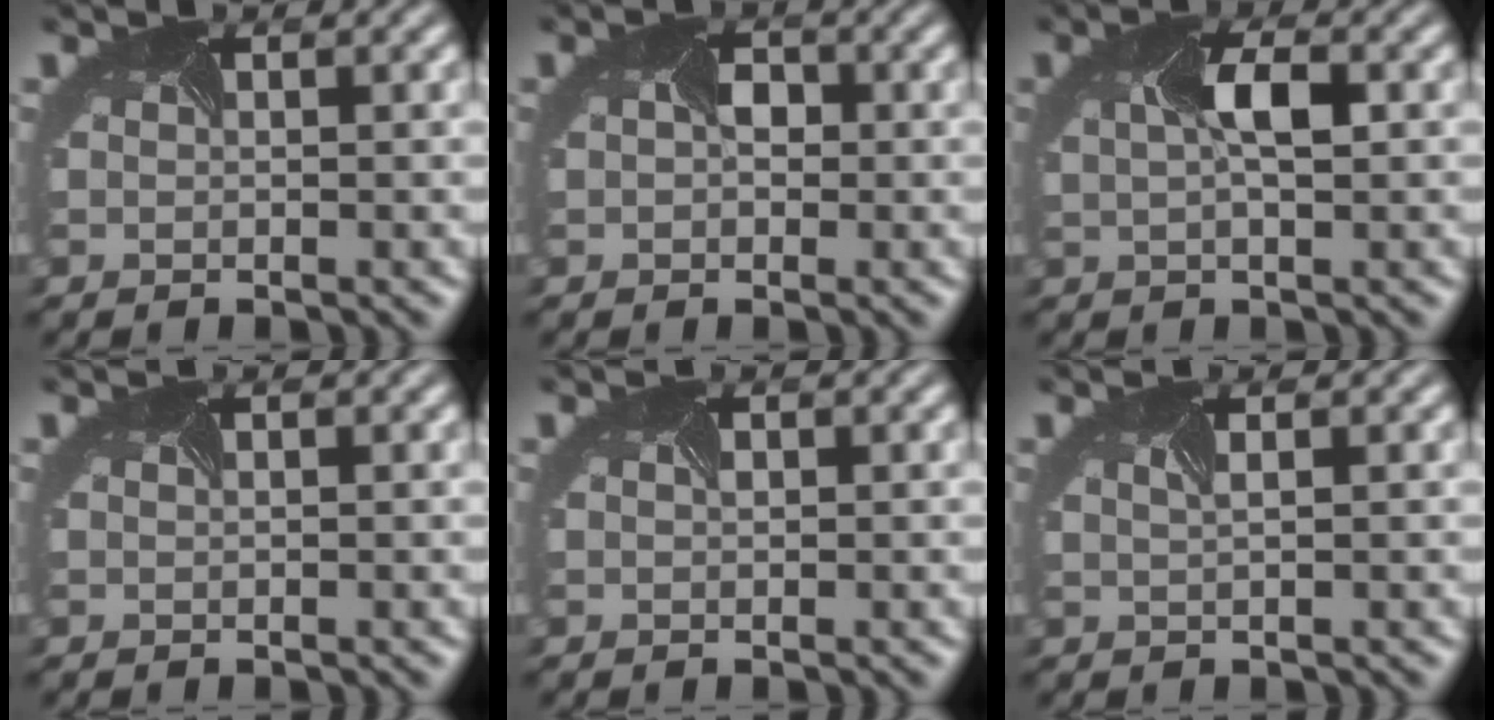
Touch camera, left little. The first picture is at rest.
{"total": 1.6, "force": [-0.5, 1.4, 0.7], "torque": [-0.030, 0.006, 0.005]}
{"total": 2.4, "force": [0.0, 0.7, 2.3], "torque": [-0.057, 0.006, 0.007]}
{"total": 0.0}
{"total": 0.0}
{"total": 1.0, "force": [0.3, 0.6, 0.7], "torque": [-0.001, 0.012, -0.008]}